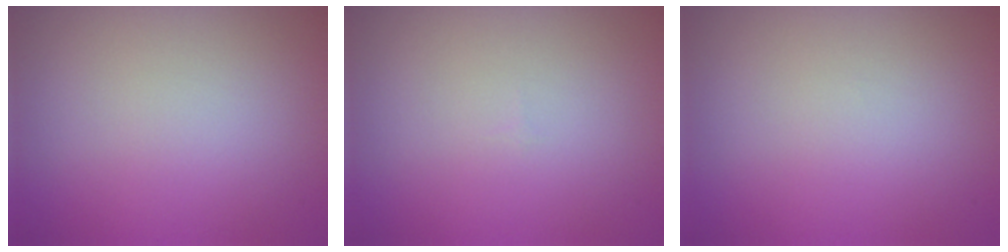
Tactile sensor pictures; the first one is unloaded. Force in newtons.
{"total": 0.0}
{"total": 0.0}